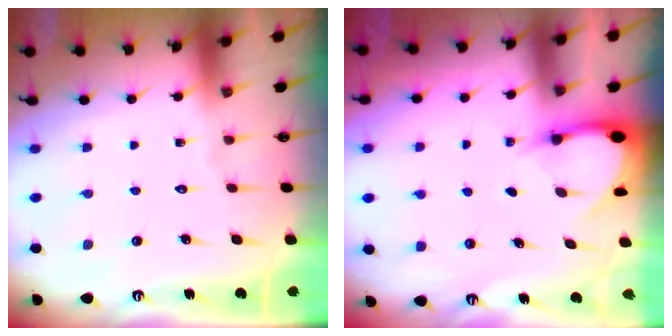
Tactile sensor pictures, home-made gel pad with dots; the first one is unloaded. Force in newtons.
{"total": 3.6, "press": 3.6, "slide": 0.2}